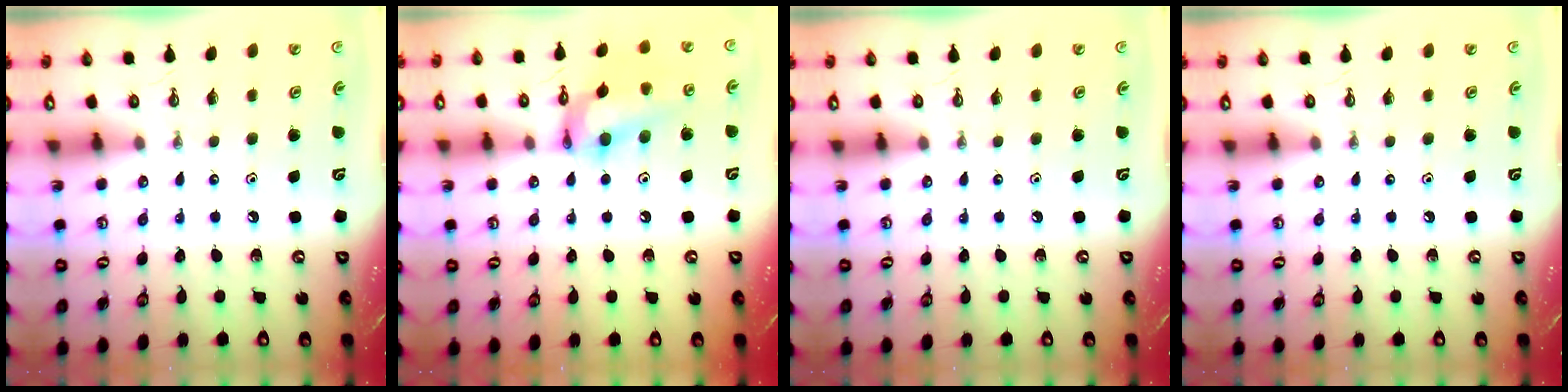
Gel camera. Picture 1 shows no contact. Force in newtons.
{"total": 14.0, "press": 13.9, "slide": 0.8}
{"total": 0.0}
{"total": 0.0}